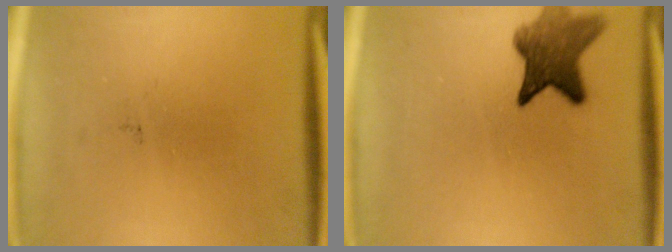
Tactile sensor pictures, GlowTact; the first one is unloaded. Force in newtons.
{"total": 7.1}